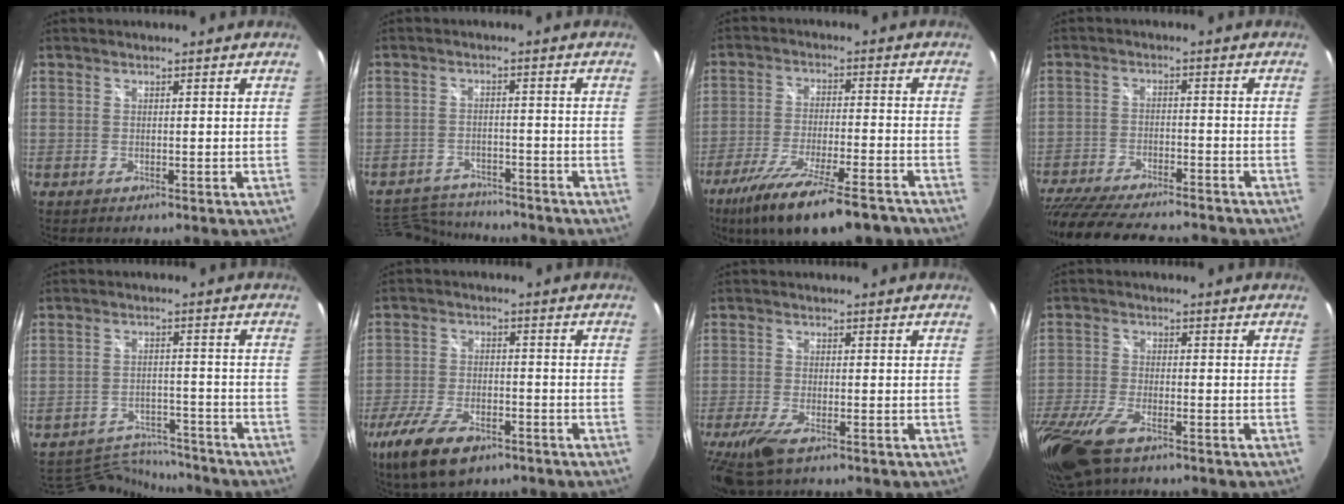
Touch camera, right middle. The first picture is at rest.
{"total": 11.3, "force": [-10.5, 3.0, 2.9], "torque": [-0.083, 0.004, -0.165]}
{"total": 17.0, "force": [-12.8, 3.1, 10.8], "torque": [-0.211, -0.044, -0.210]}
{"total": 20.2, "force": [-17.2, 4.6, 9.5], "torque": [-0.195, -0.041, -0.268]}
{"total": 10.3, "force": [-10.0, 2.0, 1.1], "torque": [-0.037, 0.016, -0.152]}
{"total": 12.4, "force": [-7.8, 5.4, 7.9], "torque": [-0.186, -0.031, -0.143]}
{"total": 7.5, "force": [-4.8, 2.3, 5.3], "torque": [-0.131, -0.027, -0.093]}
{"total": 14.5, "force": [-9.4, 5.6, 9.4], "torque": [-0.227, -0.056, -0.182]}